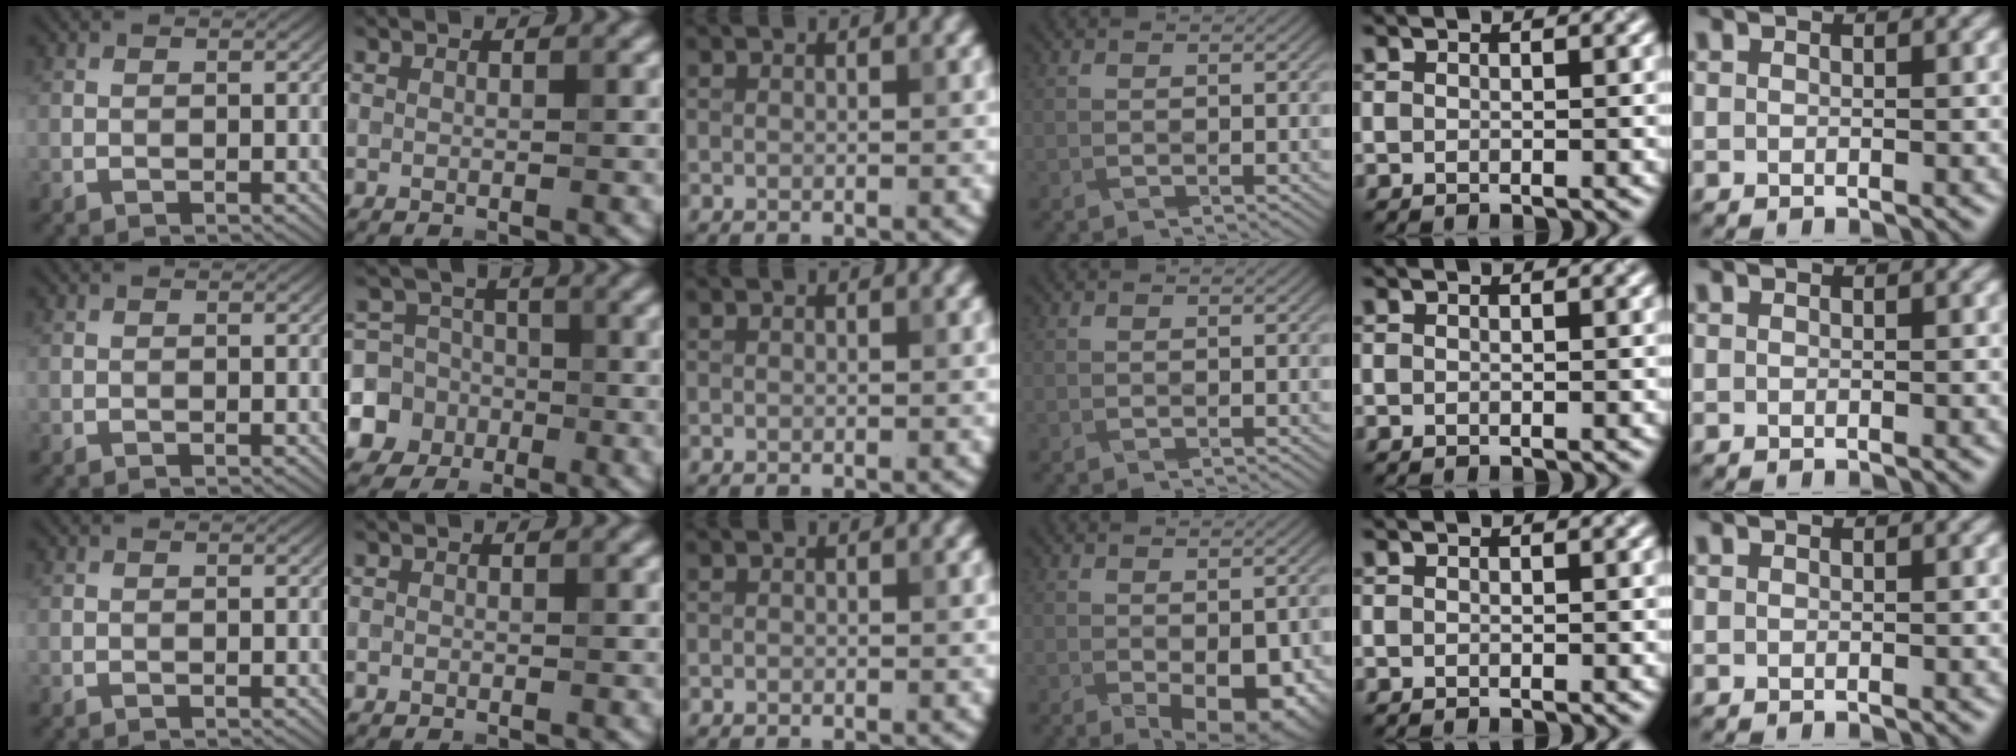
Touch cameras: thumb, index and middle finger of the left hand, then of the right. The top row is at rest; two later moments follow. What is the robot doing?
{"motion": "fold", "object": "handkerchief"}